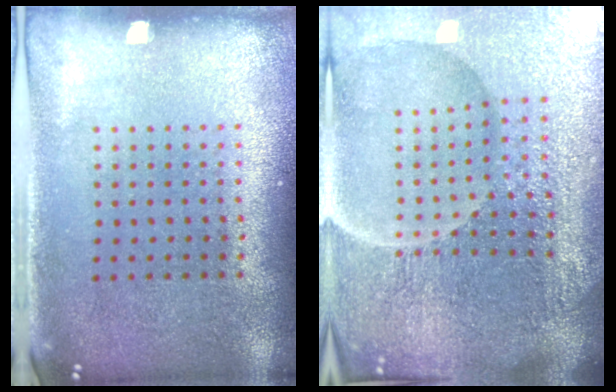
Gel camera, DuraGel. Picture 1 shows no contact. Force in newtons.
{"total": 6.2, "press": 5.7, "slide": 2.5}